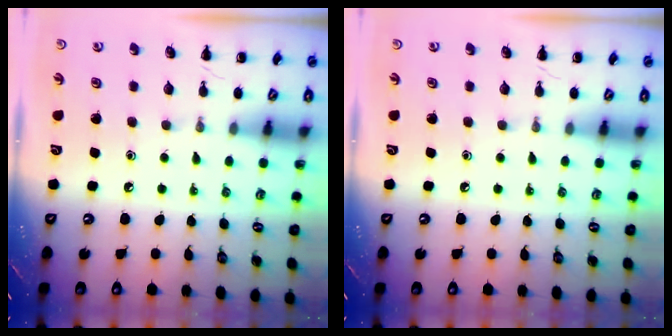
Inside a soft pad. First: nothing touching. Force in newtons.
{"total": 0.0}